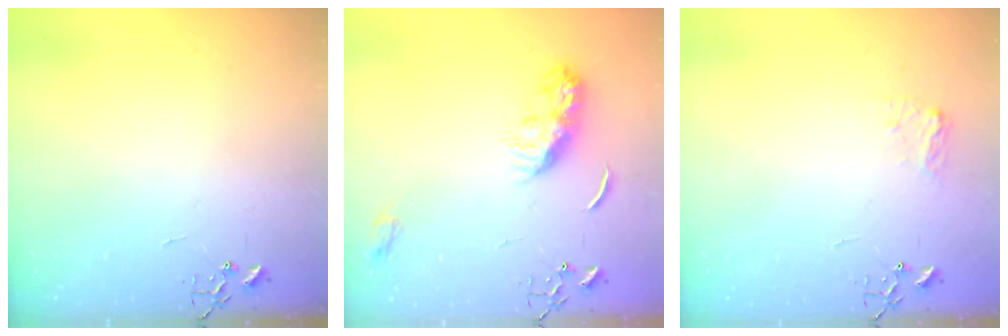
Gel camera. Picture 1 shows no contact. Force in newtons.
{"total": 10.4, "press": 10.4, "slide": 0.2}
{"total": 6.6, "press": 6.6, "slide": 0.2}